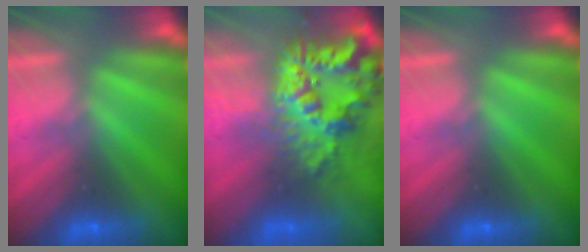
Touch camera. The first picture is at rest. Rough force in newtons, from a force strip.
{"total": 7.5}
{"total": 0.0}